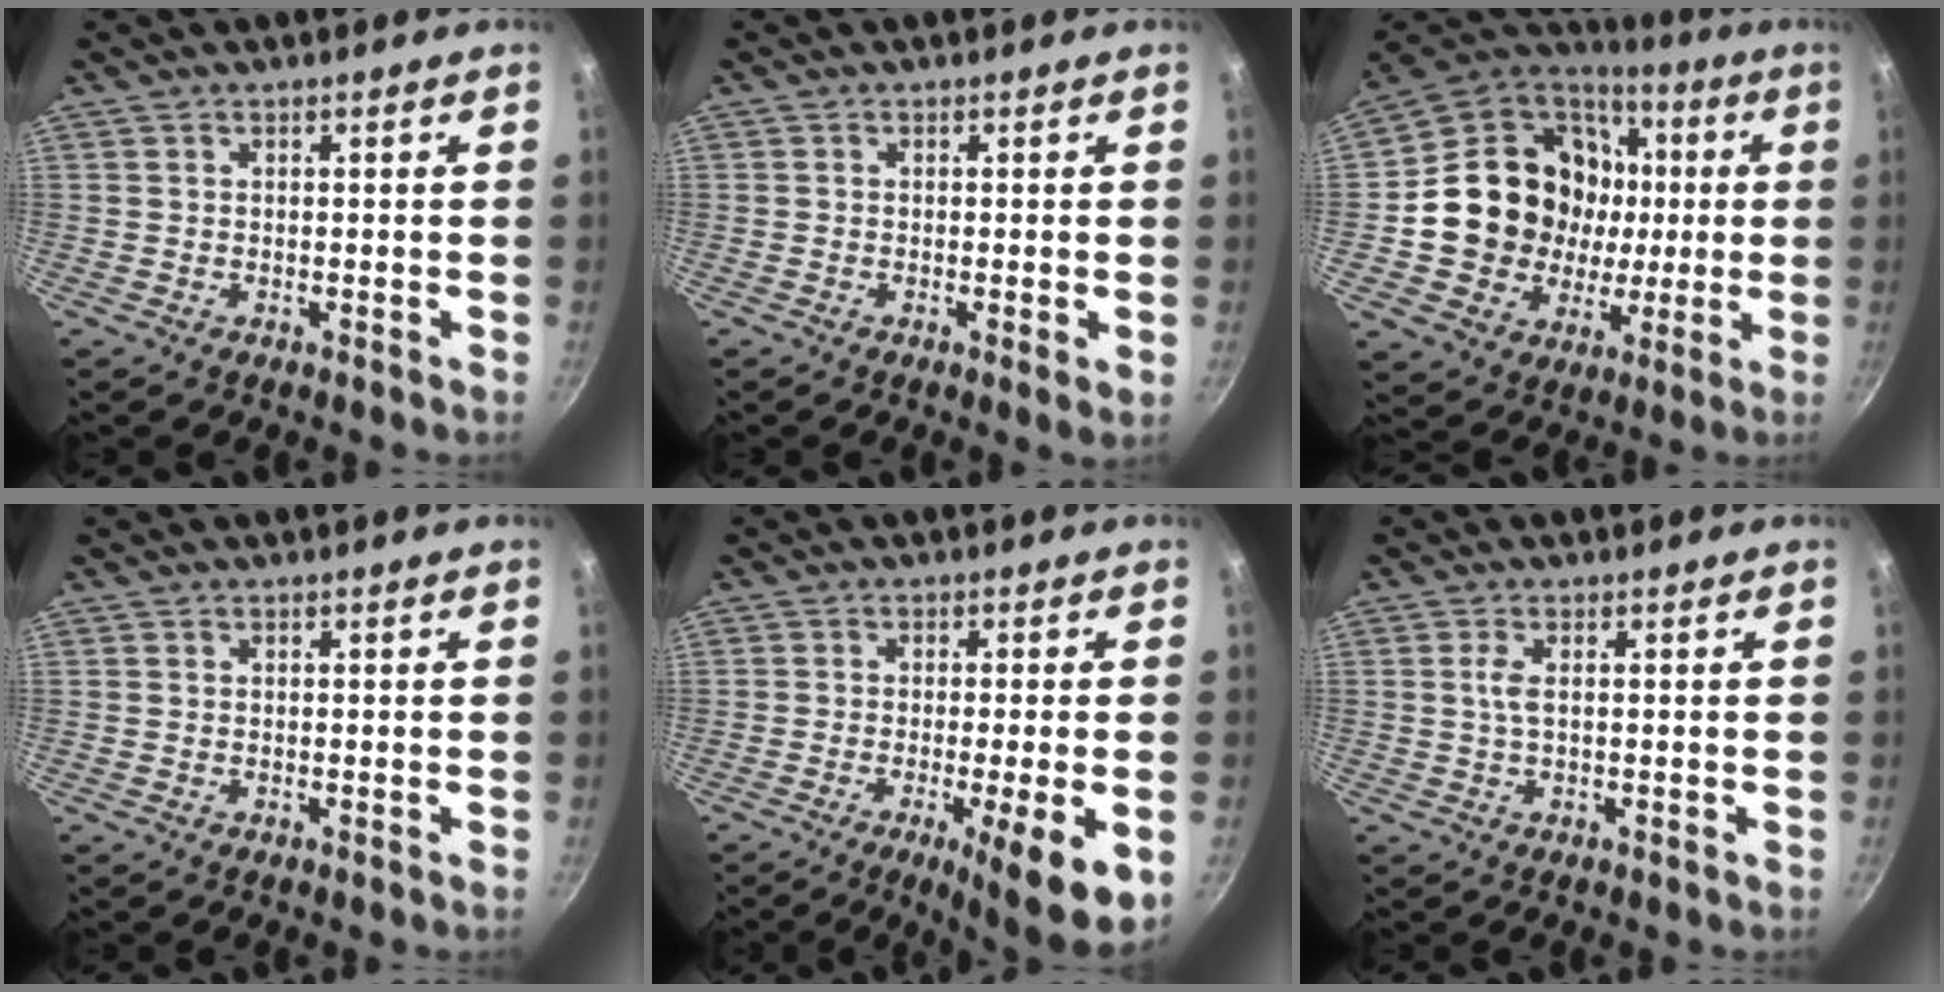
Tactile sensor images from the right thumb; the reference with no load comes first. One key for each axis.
{"total": 1.6, "fx": -0.2, "fy": 0.3, "fz": 1.6, "tx": -0.026, "ty": -0.007, "tz": -0.006}
{"total": 23.3, "fx": 1.6, "fy": 20.1, "fz": 11.7, "tx": -0.189, "ty": 0.025, "tz": 0.040}
{"total": 0.0}
{"total": 10.8, "fx": -3.6, "fy": 1.6, "fz": 10.1, "tx": -0.150, "ty": 0.001, "tz": -0.050}
{"total": 2.0, "fx": 0.3, "fy": 0.6, "fz": 1.9, "tx": -0.047, "ty": 0.002, "tz": 0.007}